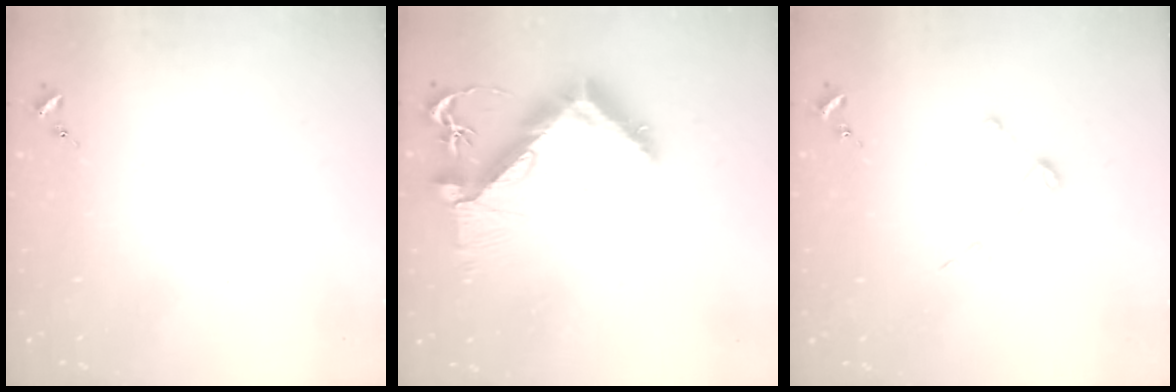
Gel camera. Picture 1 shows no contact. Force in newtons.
{"total": 11.4, "press": 11.4, "slide": 1.2}
{"total": 4.2, "press": 4.2, "slide": 0.6}